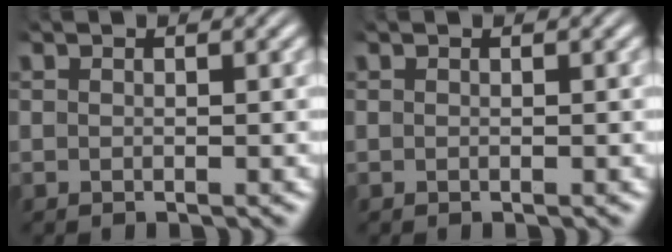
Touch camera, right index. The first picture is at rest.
{"total": 0.0}